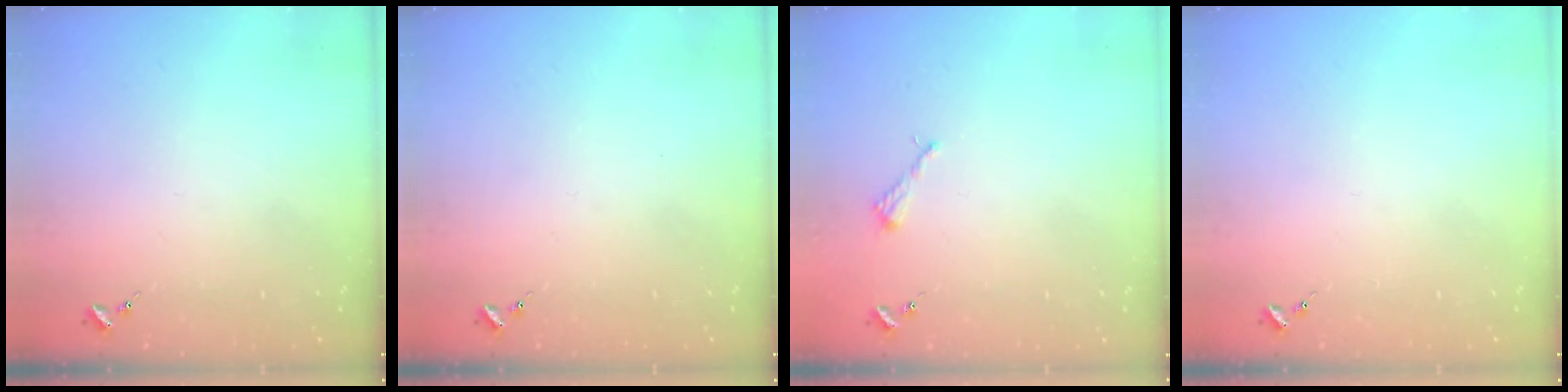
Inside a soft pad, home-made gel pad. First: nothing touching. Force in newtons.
{"total": 0.0}
{"total": 2.6, "press": 2.6, "slide": 0.3}
{"total": 0.0}